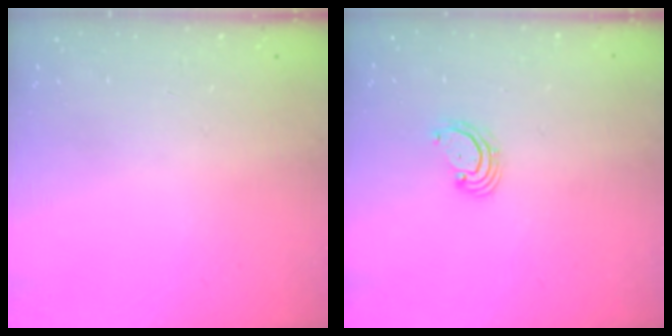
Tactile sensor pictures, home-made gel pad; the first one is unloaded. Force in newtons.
{"total": 2.7, "press": 2.6, "slide": 0.6}